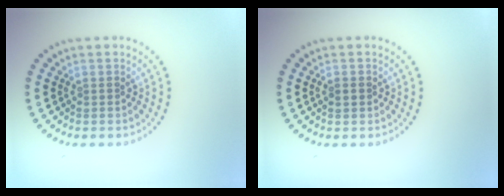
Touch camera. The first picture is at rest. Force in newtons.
{"total": 1.2, "press": 1.2, "slide": 0.1}